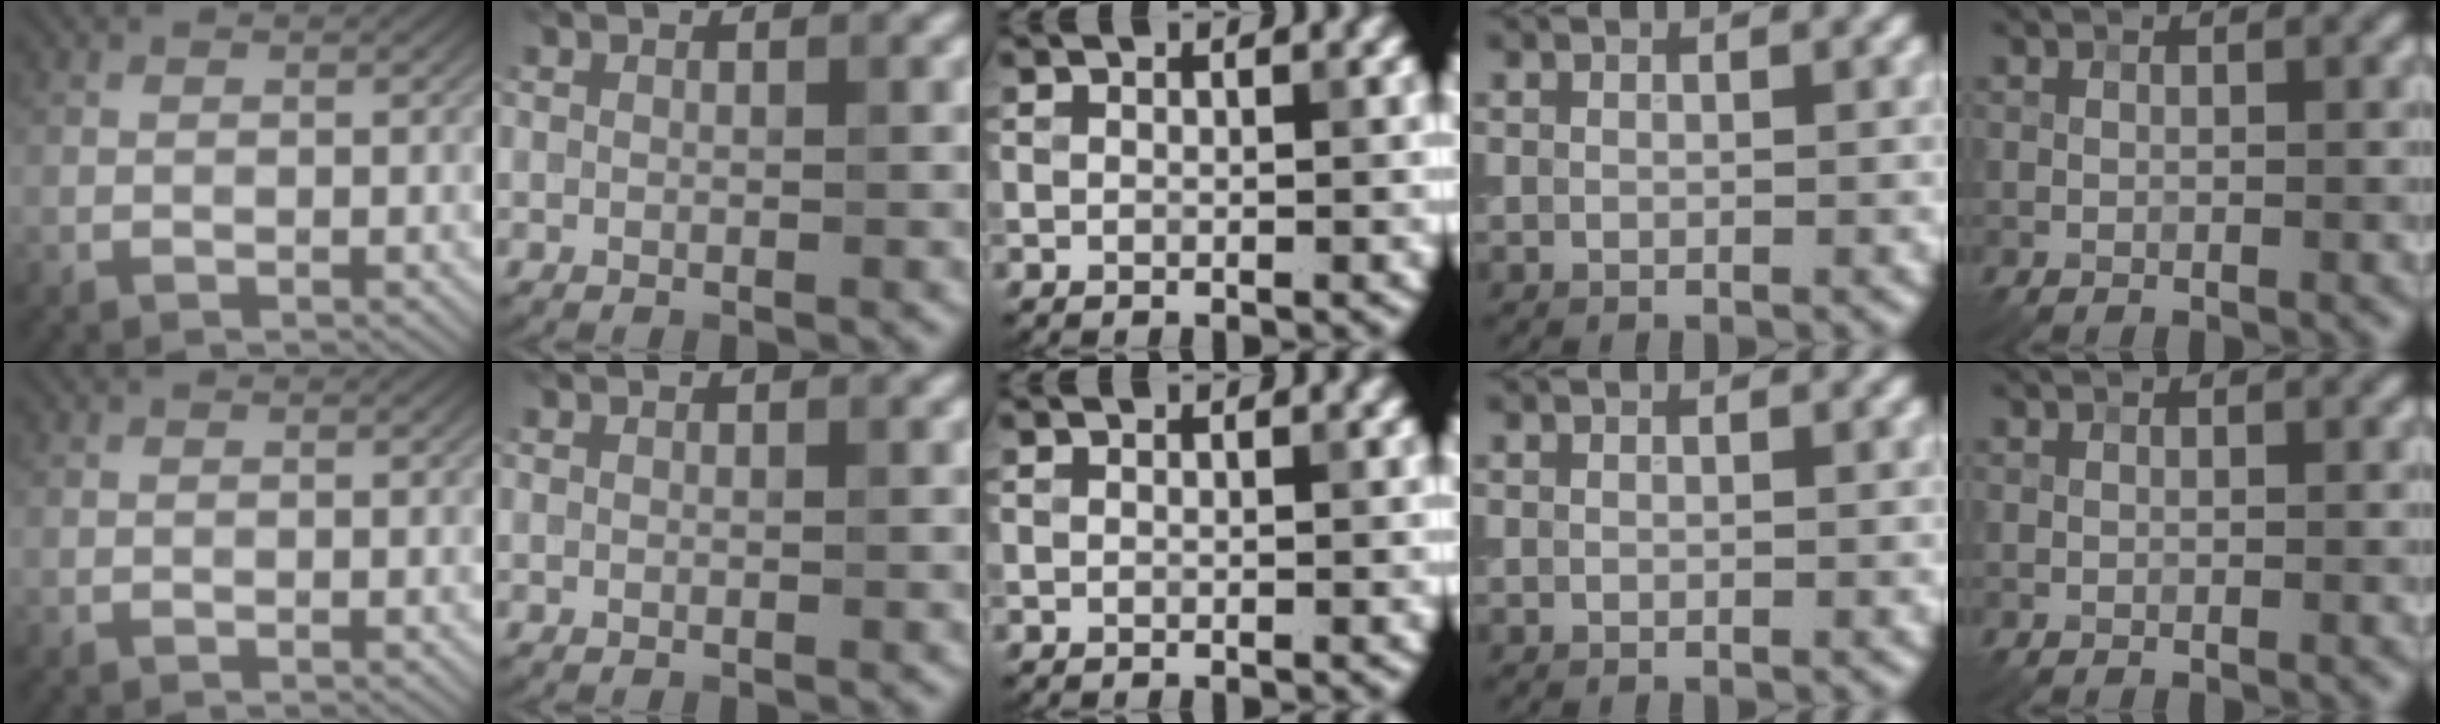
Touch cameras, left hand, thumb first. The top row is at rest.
{}